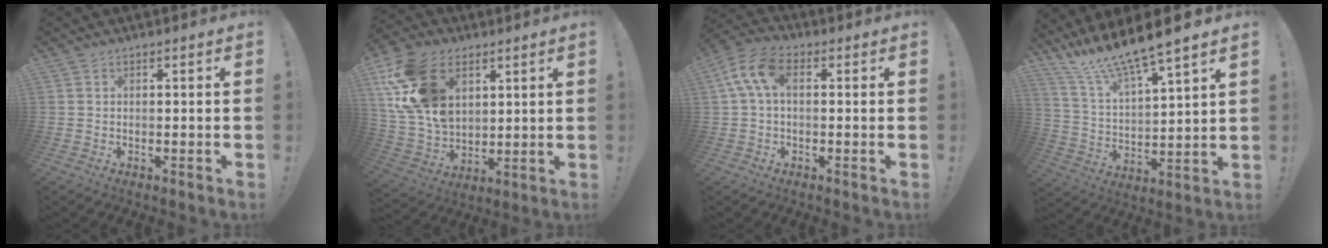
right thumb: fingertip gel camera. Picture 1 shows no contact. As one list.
[{"total": 20.2, "force": [8.2, 13.8, 12.2], "torque": [-0.246, -0.034, 0.153]}, {"total": 9.4, "force": [1.9, 5.1, 7.7], "torque": [-0.166, 0.007, 0.039]}, {"total": 12.1, "force": [10.8, -0.6, 5.5], "torque": [-0.126, -0.089, 0.185]}]